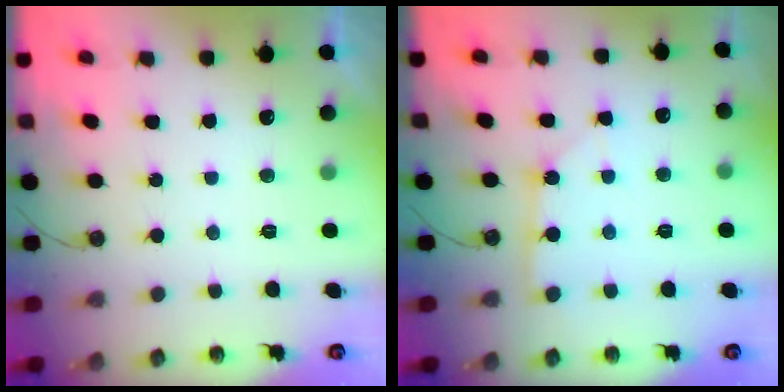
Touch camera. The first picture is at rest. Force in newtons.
{"total": 2.3, "press": 2.3, "slide": 0.2}